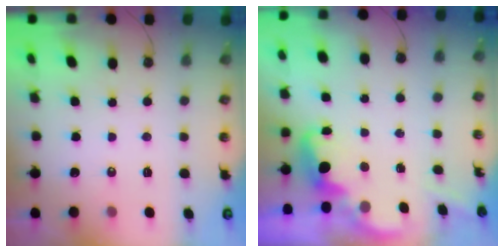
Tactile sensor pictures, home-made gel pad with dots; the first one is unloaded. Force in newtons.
{"total": 2.6, "press": 2.5, "slide": 0.8}